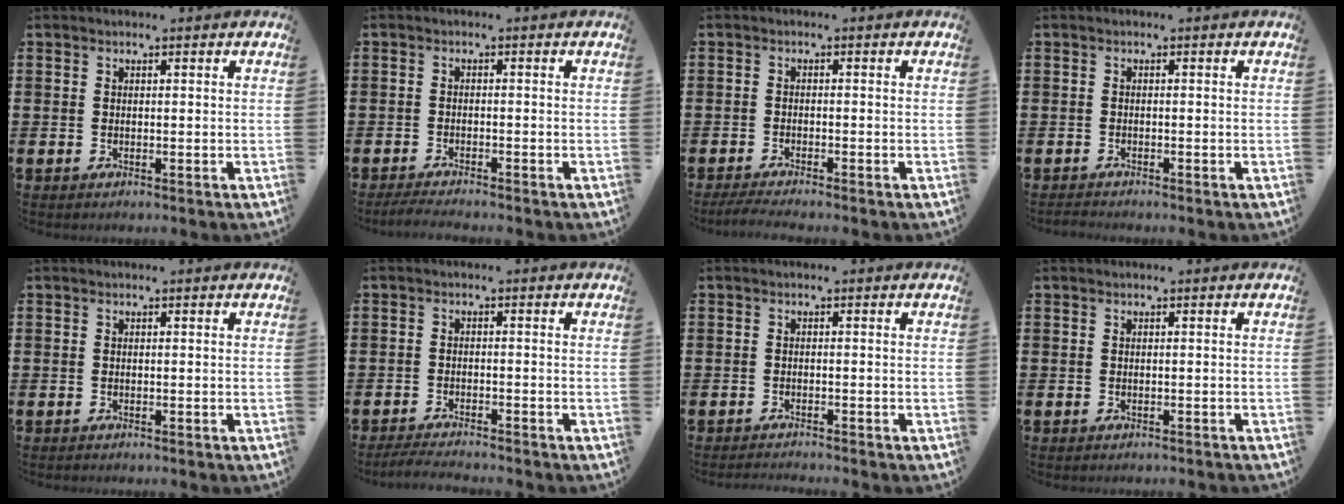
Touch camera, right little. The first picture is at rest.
{"total": 1.6, "force": [-1.5, 0.1, 0.8], "torque": [-0.013, 0.003, -0.028]}
{"total": 1.6, "force": [-1.3, 0.0, 0.9], "torque": [-0.015, 0.001, -0.024]}
{"total": 0.7, "force": [-0.7, 0.0, 0.1], "torque": [-0.003, -0.002, -0.014]}
{"total": 0.0}
{"total": 2.0, "force": [-1.9, 0.0, 0.6], "torque": [-0.010, 0.005, -0.037]}
{"total": 0.9, "force": [-0.8, -0.1, 0.1], "torque": [-0.002, -0.001, -0.017]}
{"total": 0.0}